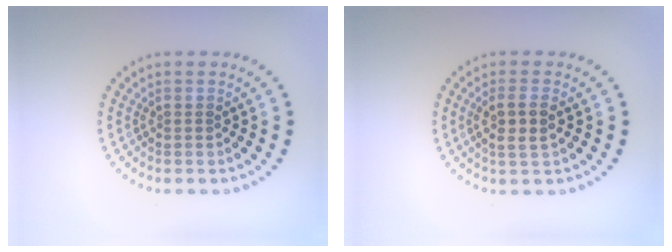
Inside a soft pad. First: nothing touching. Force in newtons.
{"total": 2.5, "press": 2.2, "slide": 1.0}